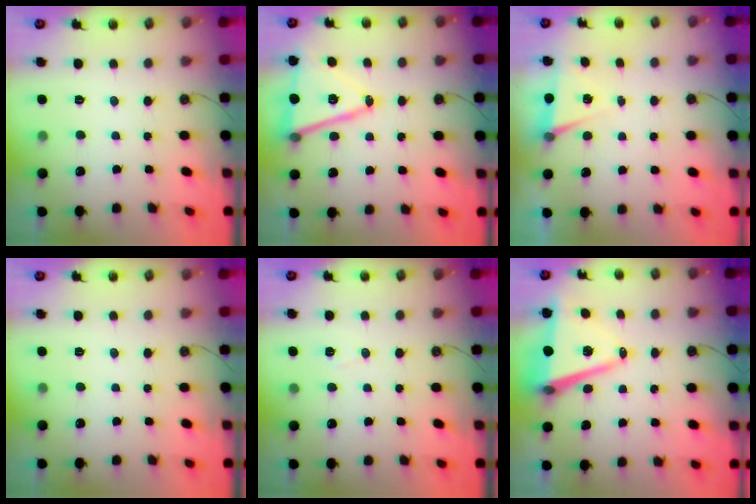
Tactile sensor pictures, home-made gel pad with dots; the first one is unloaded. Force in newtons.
{"total": 14.9, "press": 14.5, "slide": 3.5}
{"total": 5.3, "press": 2.5, "slide": 4.6}
{"total": 0.0}
{"total": 6.1, "press": 4.0, "slide": 4.6}
{"total": 11.2, "press": 10.4, "slide": 4.0}